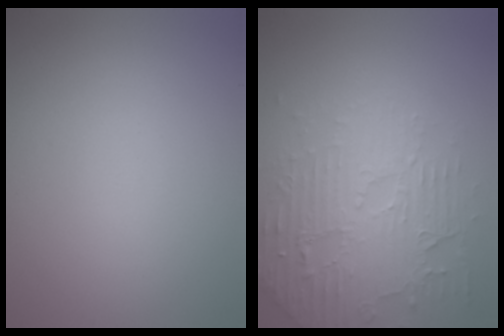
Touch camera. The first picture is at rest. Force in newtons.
{"total": 5.8, "press": 3.7, "slide": 4.5}